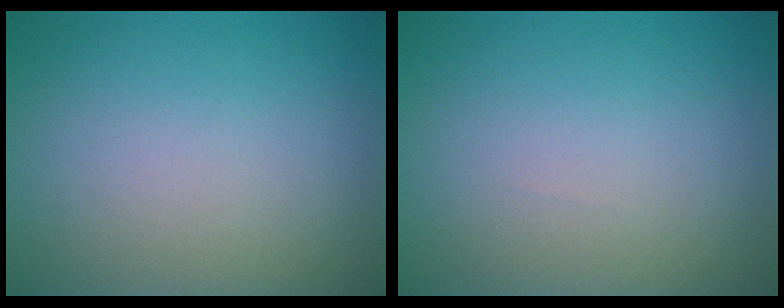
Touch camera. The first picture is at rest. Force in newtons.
{"total": 0.0}